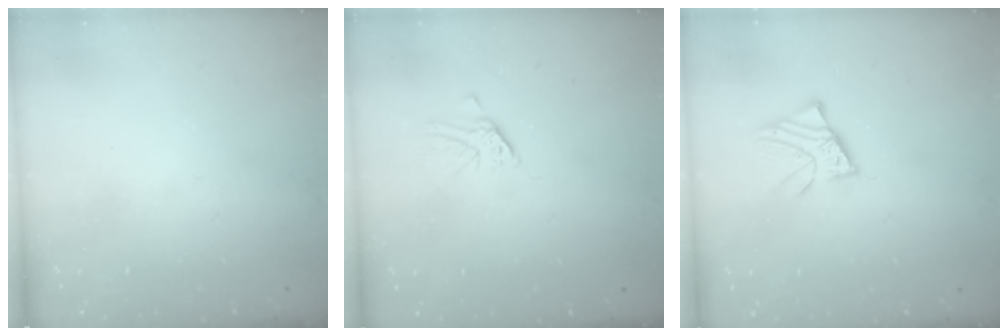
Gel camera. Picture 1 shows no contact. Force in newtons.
{"total": 1.4, "press": 1.4, "slide": 0.2}
{"total": 4.4, "press": 4.3, "slide": 0.6}